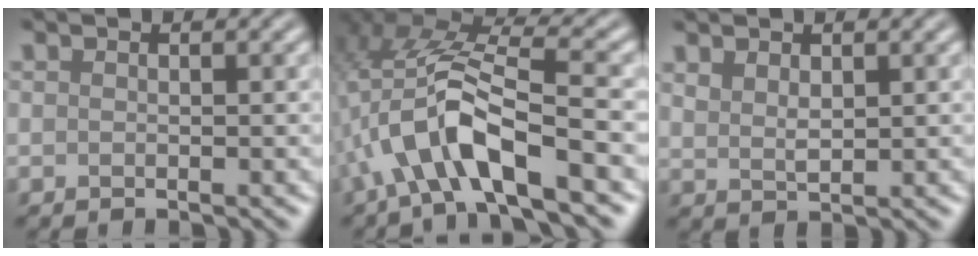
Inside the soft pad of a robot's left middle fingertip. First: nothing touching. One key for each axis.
{"total": 8.0, "fx": -3.2, "fy": 2.5, "fz": 6.8, "tx": -0.141, "ty": 0.010, "tz": -0.058}
{"total": 1.4, "fx": 1.0, "fy": 0.7, "fz": 0.8, "tx": -0.020, "ty": -0.001, "tz": 0.025}